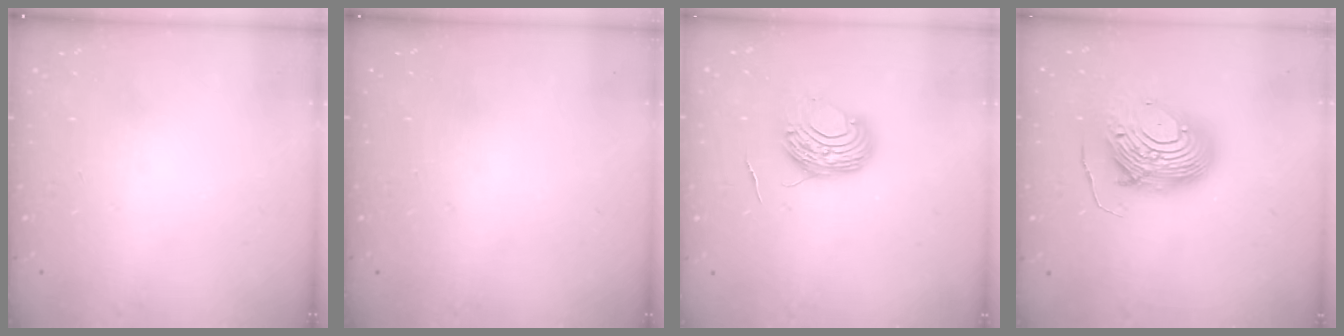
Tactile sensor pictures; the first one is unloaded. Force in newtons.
{"total": 0.0}
{"total": 9.4, "press": 9.3, "slide": 0.6}
{"total": 13.5, "press": 13.4, "slide": 0.8}